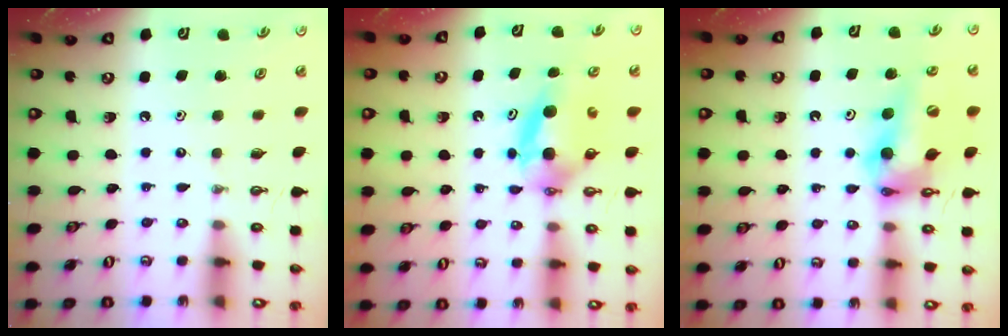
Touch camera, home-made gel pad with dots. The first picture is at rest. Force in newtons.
{"total": 6.9, "press": 6.2, "slide": 3.1}
{"total": 14.2, "press": 14.1, "slide": 1.6}